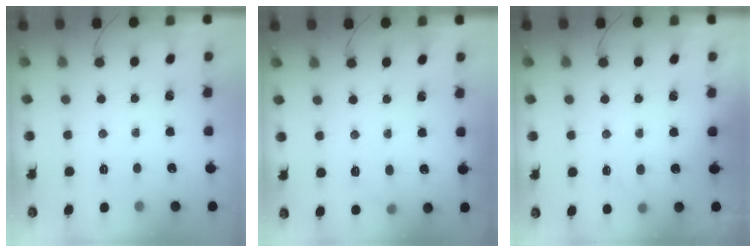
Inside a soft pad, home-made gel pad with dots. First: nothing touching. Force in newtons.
{"total": 7.5, "press": 7.4, "slide": 1.6}
{"total": 3.8, "press": 3.6, "slide": 1.3}